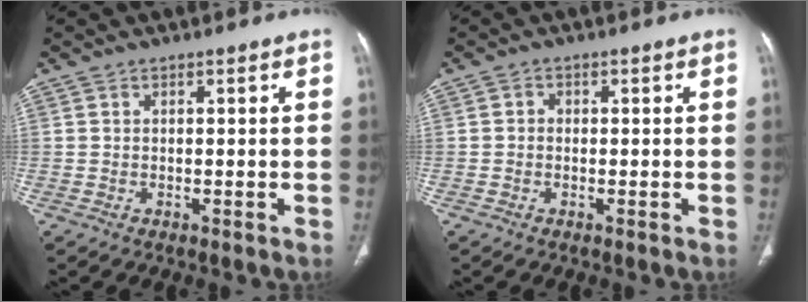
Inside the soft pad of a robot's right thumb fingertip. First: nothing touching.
{"total": 1.1, "force": [-0.1, 1.0, 0.4], "torque": [0.001, 0.004, -0.007]}